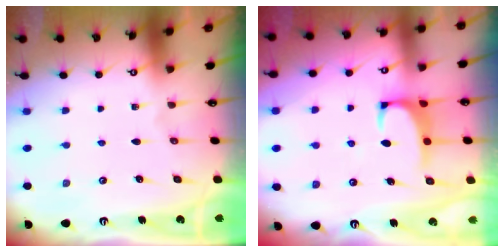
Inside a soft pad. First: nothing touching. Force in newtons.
{"total": 2.0, "press": 1.7, "slide": 1.0}